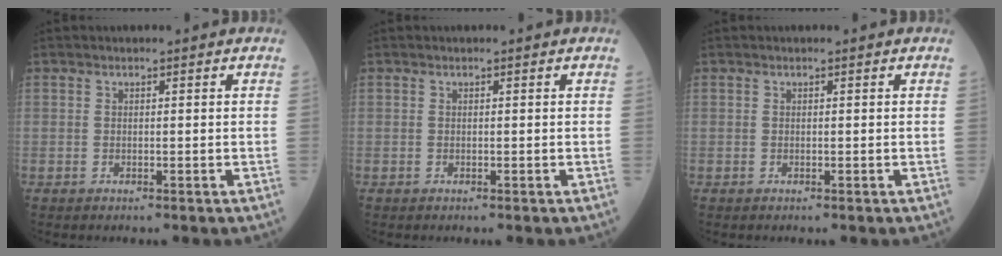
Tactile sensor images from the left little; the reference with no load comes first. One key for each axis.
{"total": 0.0}
{"total": 0.0}